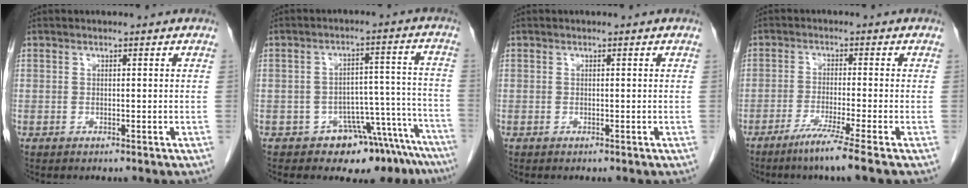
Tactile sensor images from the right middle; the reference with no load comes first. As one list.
[{"total": 10.9, "force": [-9.1, 4.6, 4.0], "torque": [-0.010, 0.056, -0.120]}, {"total": 0.0}, {"total": 6.0, "force": [-4.1, -1.6, 4.1], "torque": [-0.074, -0.018, -0.077]}]